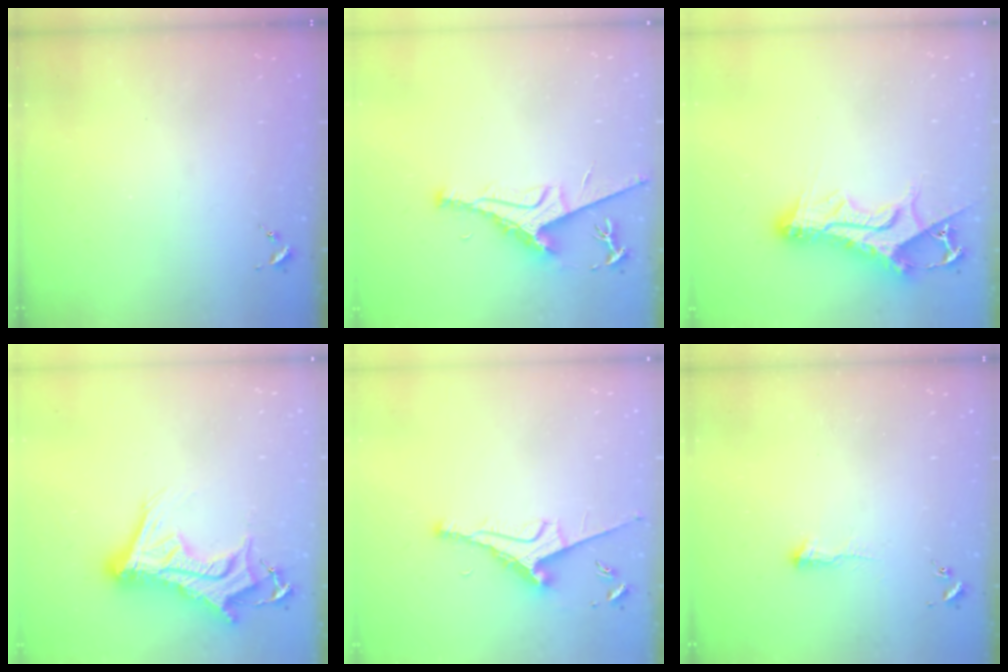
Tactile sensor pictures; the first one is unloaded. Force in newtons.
{"total": 8.1, "press": 8.0, "slide": 1.0}
{"total": 14.9, "press": 14.8, "slide": 1.5}
{"total": 17.8, "press": 17.8, "slide": 1.7}
{"total": 9.5, "press": 9.4, "slide": 1.2}
{"total": 5.2, "press": 5.1, "slide": 0.7}